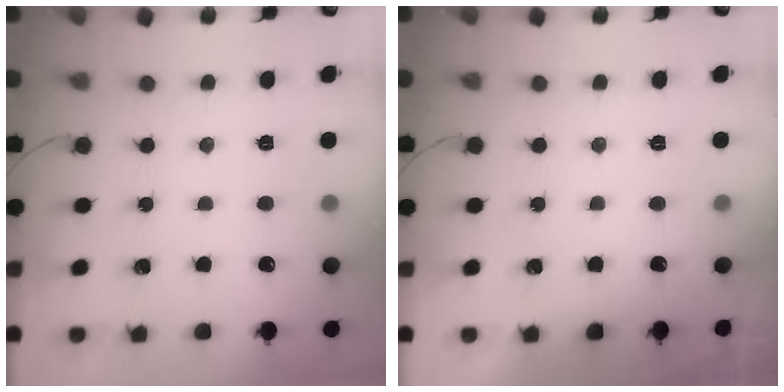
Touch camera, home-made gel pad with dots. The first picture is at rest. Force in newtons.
{"total": 0.0}